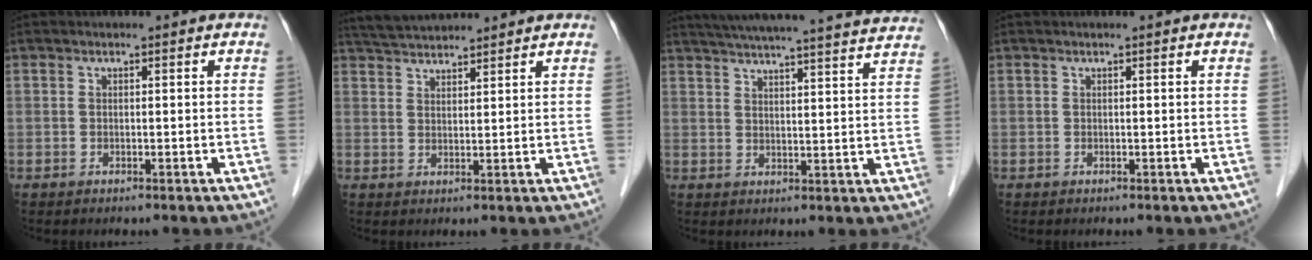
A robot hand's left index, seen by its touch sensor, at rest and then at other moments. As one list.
[{"total": 6.2, "force": [5.9, 0.4, 1.6], "torque": [-0.036, 0.036, 0.107]}, {"total": 25.4, "force": [23.6, 0.3, 9.4], "torque": [-0.151, -0.016, 0.298]}, {"total": 0.0}]